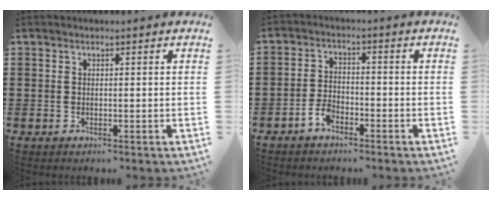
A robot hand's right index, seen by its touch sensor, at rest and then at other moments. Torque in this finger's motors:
{"motor_torque": [1.09, 1.04, 0.04, 0.02]}